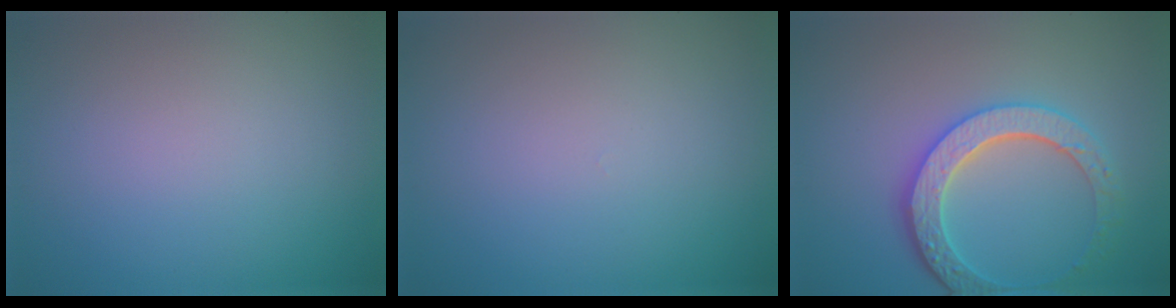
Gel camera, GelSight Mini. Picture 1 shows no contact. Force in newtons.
{"total": 0.0}
{"total": 4.9, "press": 4.2, "slide": 2.4}